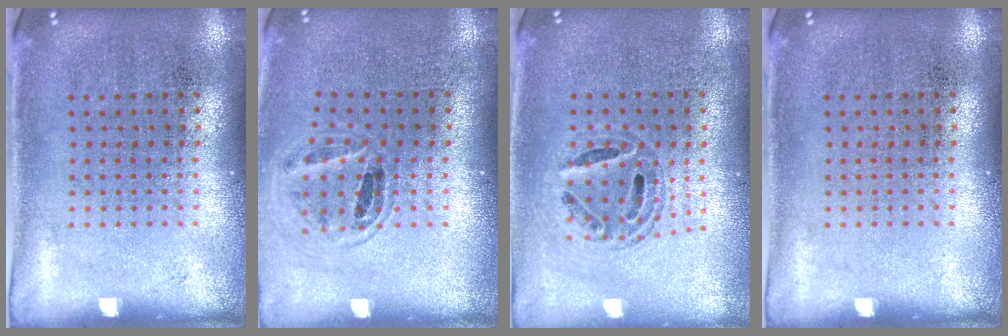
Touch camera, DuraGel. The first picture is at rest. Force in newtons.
{"total": 0.9, "press": 0.9, "slide": 0.0}
{"total": 0.6, "press": 0.6, "slide": 0.2}
{"total": 0.0}